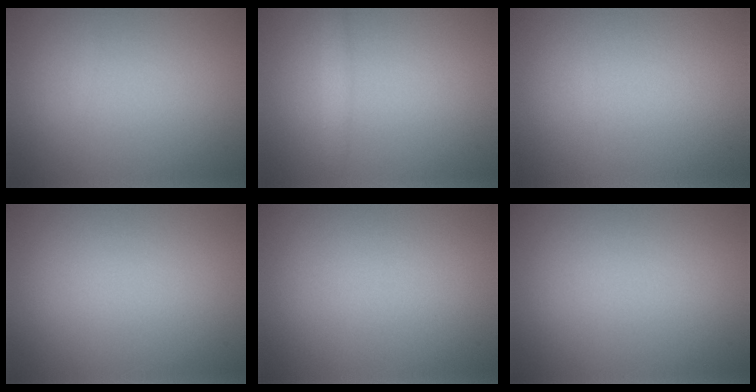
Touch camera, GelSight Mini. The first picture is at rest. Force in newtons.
{"total": 1.3, "press": 1.3, "slide": 0.1}
{"total": 0.0}
{"total": 0.0}
{"total": 0.0}
{"total": 0.0}